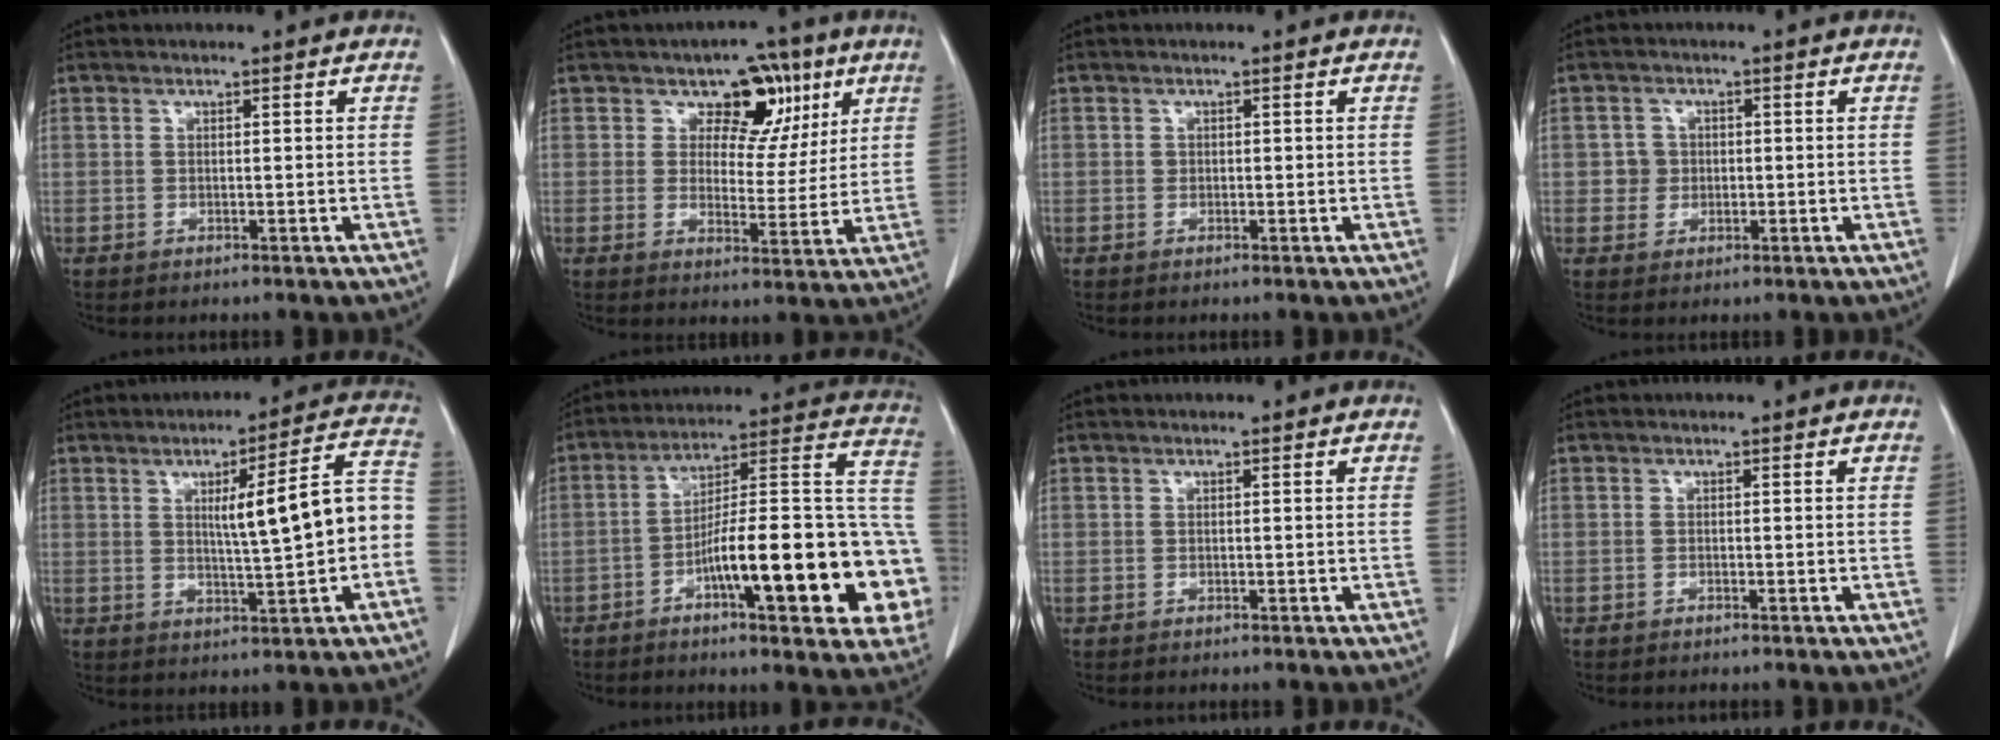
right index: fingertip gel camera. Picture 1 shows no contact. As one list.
[{"total": 8.4, "force": [4.4, 5.6, 4.4], "torque": [-0.038, 0.008, 0.063]}, {"total": 0.6, "force": [0.1, 0.6, 0.2], "torque": [0.002, 0.002, 0.001]}, {"total": 2.8, "force": [0.1, 2.8, 0.4], "torque": [0.004, 0.006, 0.002]}, {"total": 11.3, "force": [-0.1, 1.1, 11.2], "torque": [-0.151, 0.028, 0.004]}, {"total": 24.2, "force": [-7.4, 4.5, 22.6], "torque": [-0.237, 0.028, -0.101]}, {"total": 0.0}, {"total": 0.0}]